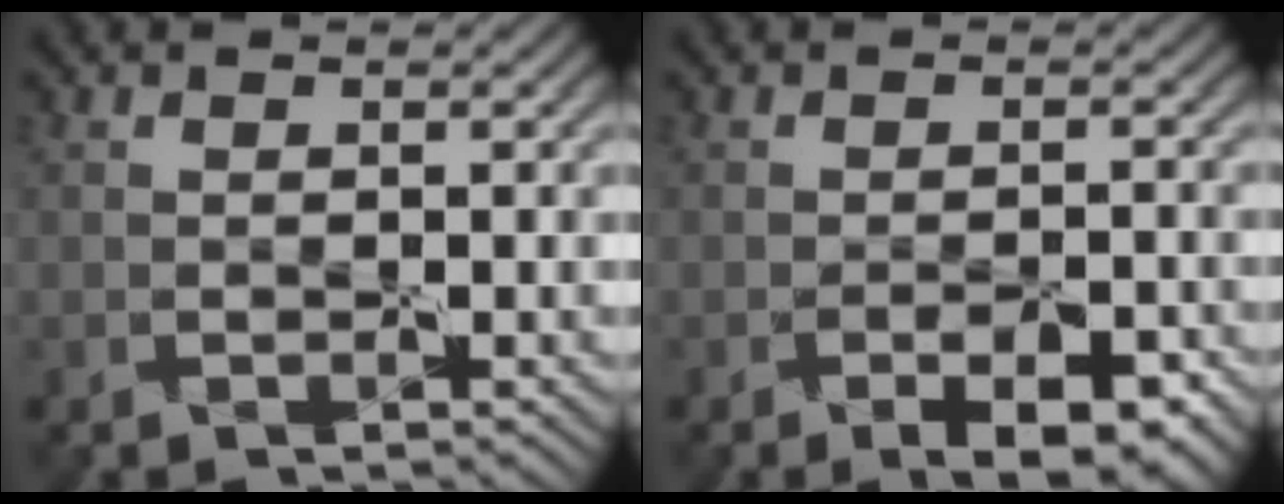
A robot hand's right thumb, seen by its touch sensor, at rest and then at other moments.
{"total": 3.9, "force": [-2.5, 1.2, 2.8], "torque": [-0.028, 0.003, -0.029]}